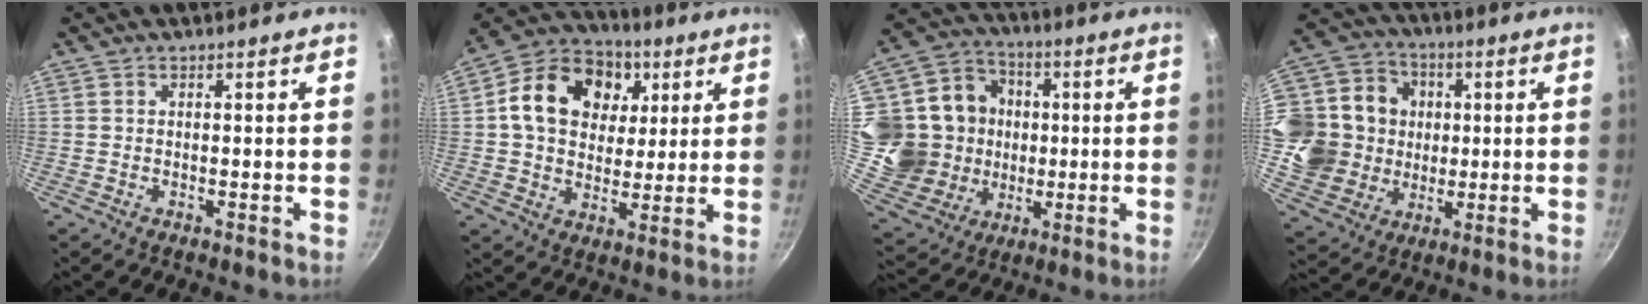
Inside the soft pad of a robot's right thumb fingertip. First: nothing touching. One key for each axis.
{"total": 17.7, "fx": 4.8, "fy": 13.5, "fz": 10.3, "tx": -0.157, "ty": 0.009, "tz": 0.067}
{"total": 20.1, "fx": 0.9, "fy": 17.9, "fz": 9.3, "tx": -0.158, "ty": 0.022, "tz": 0.024}
{"total": 18.0, "fx": 1.1, "fy": 16.2, "fz": 7.9, "tx": -0.125, "ty": 0.015, "tz": 0.024}